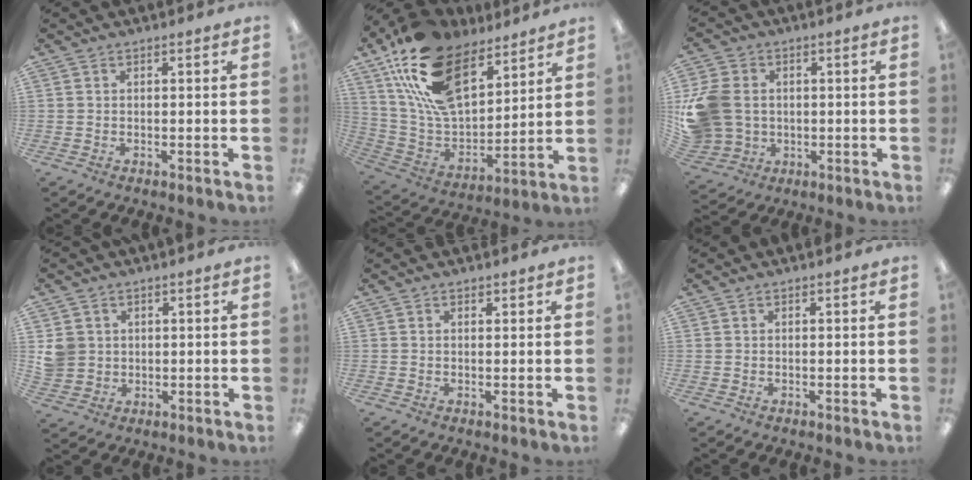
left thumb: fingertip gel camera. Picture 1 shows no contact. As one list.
[{"total": 22.4, "force": [13.6, 12.0, 13.2], "torque": [-0.264, -0.066, 0.252]}, {"total": 14.0, "force": [0.7, 11.9, 7.2], "torque": [-0.164, 0.016, 0.020]}, {"total": 5.4, "force": [1.3, 5.2, 0.9], "torque": [-0.014, 0.008, 0.027]}, {"total": 0.8, "force": [0.6, 0.5, 0.1], "torque": [0.006, -0.001, 0.010]}, {"total": 0.0}]